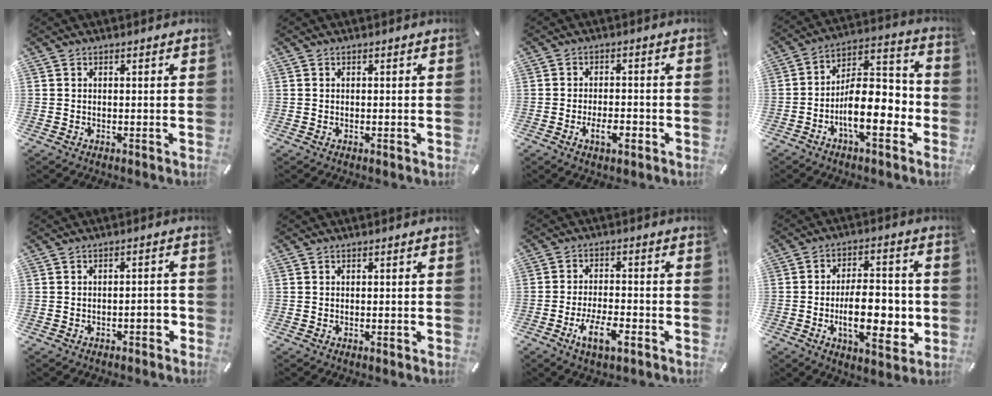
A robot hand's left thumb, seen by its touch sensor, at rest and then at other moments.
{"total": 0.6, "force": [-0.1, 0.2, 0.5], "torque": [-0.010, -0.002, -0.002]}
{"total": 5.5, "force": [-2.5, 2.6, 4.2], "torque": [-0.070, 0.011, -0.042]}
{"total": 15.1, "force": [-5.3, 7.0, 12.2], "torque": [-0.196, 0.010, -0.090]}
{"total": 2.9, "force": [-1.9, 1.4, 1.8], "torque": [-0.031, 0.010, -0.035]}
{"total": 0.7, "force": [-0.2, 0.2, 0.6], "torque": [-0.012, -0.004, -0.003]}
{"total": 8.3, "force": [-4.1, 3.1, 6.5], "torque": [-0.124, 0.012, -0.074]}
{"total": 15.1, "force": [-2.8, 7.6, 12.7], "torque": [-0.192, -0.005, -0.046]}